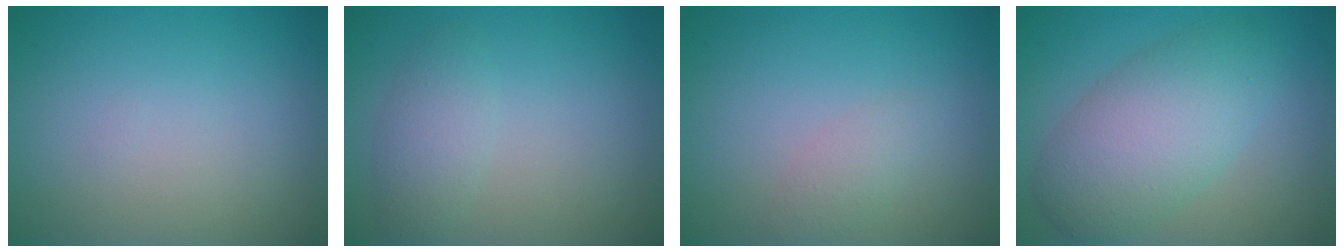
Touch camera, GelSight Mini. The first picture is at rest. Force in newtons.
{"total": 2.2, "press": 2.2, "slide": 0.0}
{"total": 1.4, "press": 1.4, "slide": 0.1}
{"total": 6.4, "press": 6.4, "slide": 0.2}